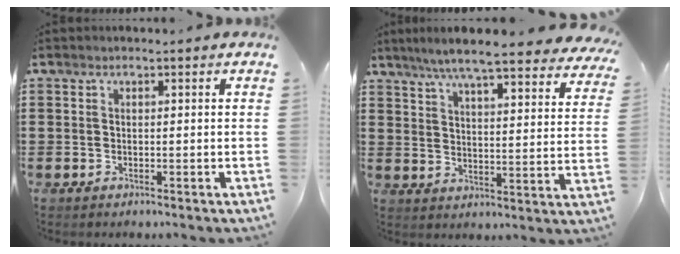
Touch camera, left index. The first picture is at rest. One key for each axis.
{"total": 7.2, "fx": 6.3, "fy": -0.4, "fz": 3.5, "tx": -0.092, "ty": -0.034, "tz": 0.107}